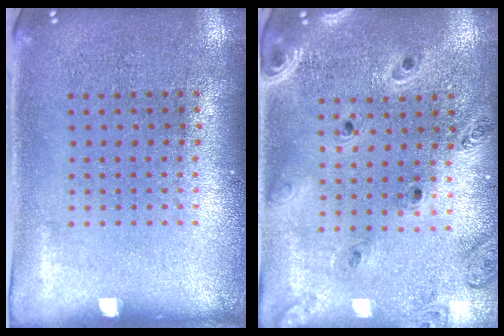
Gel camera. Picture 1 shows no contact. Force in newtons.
{"total": 1.3, "press": 1.3, "slide": 0.2}